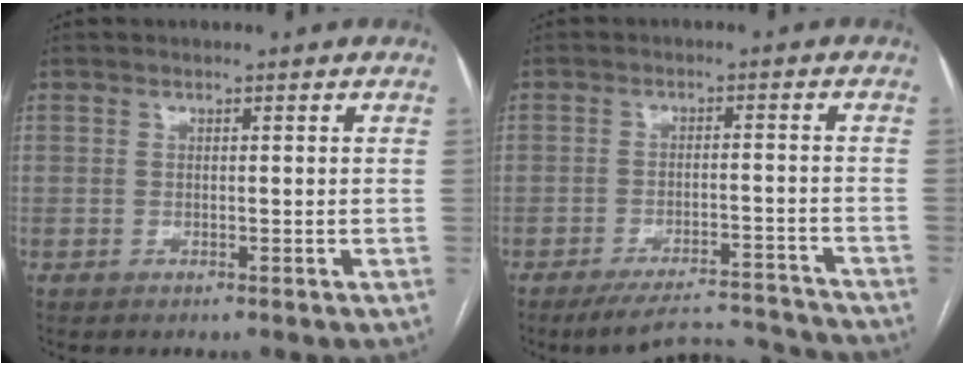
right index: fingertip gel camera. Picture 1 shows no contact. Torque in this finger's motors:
{"motor_torque": [-1.53, -0.03, -1.05, -0.21]}